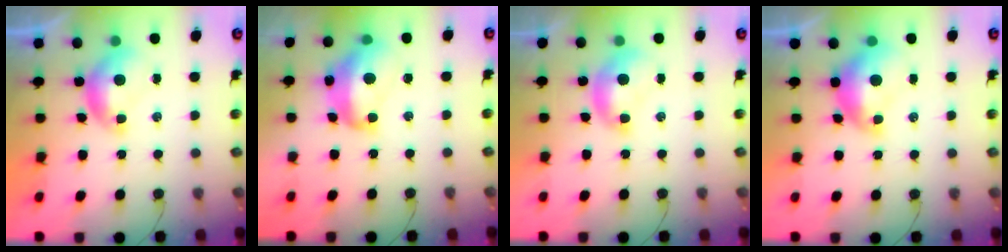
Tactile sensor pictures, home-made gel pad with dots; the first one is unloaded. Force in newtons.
{"total": 9.8, "press": 9.7, "slide": 1.0}
{"total": 1.2, "press": 1.2, "slide": 0.0}
{"total": 2.4, "press": 2.3, "slide": 0.7}